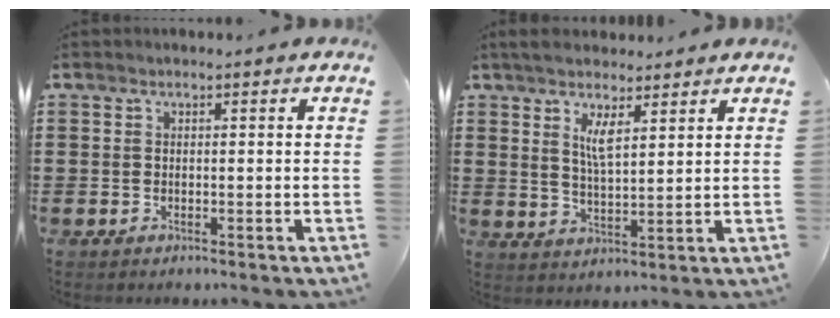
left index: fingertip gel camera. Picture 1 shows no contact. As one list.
[{"total": 5.3, "force": [3.2, 1.4, 4.0], "torque": [-0.084, 0.001, 0.057]}]